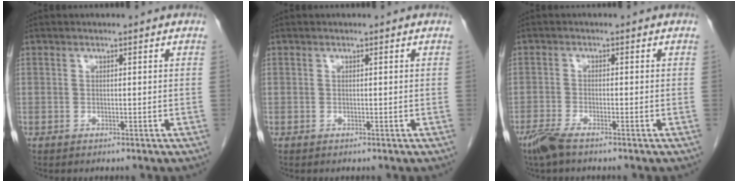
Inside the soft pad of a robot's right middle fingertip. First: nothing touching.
{"total": 0.0}
{"total": 3.5, "force": [-2.6, 0.5, 2.2], "torque": [-0.051, -0.007, -0.055]}